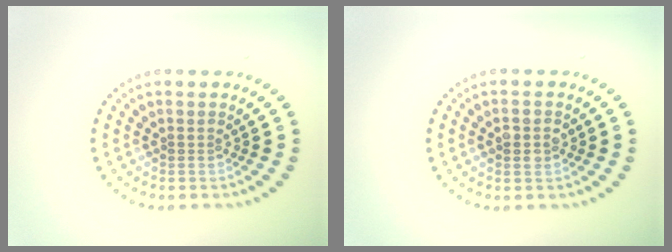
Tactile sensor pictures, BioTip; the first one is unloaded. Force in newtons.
{"total": 2.2, "press": 2.2, "slide": 0.2}